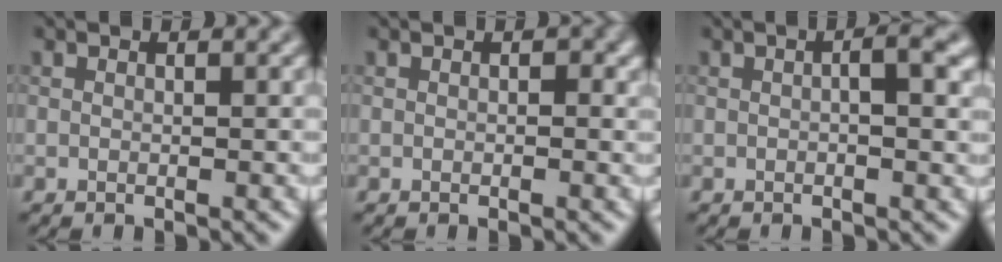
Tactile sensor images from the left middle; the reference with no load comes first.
{"total": 0.9, "force": [0.1, 0.5, 0.7], "torque": [-0.005, -0.003, 0.001]}
{"total": 2.5, "force": [0.3, 0.5, 2.4], "torque": [-0.036, 0.003, 0.001]}